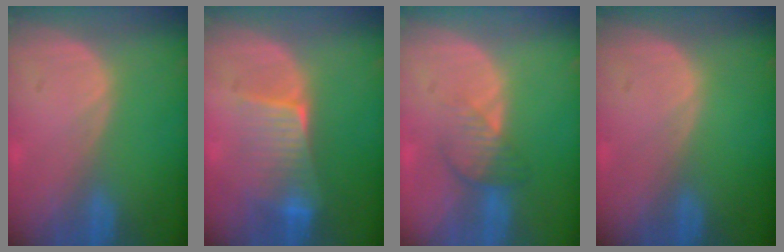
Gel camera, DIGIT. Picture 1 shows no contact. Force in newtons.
{"total": 6.5, "press": 6.2, "slide": 2.0}
{"total": 4.3, "press": 3.7, "slide": 2.1}
{"total": 0.0}